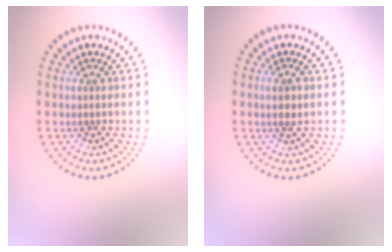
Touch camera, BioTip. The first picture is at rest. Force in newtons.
{"total": 1.1, "press": 1.0, "slide": 0.4}